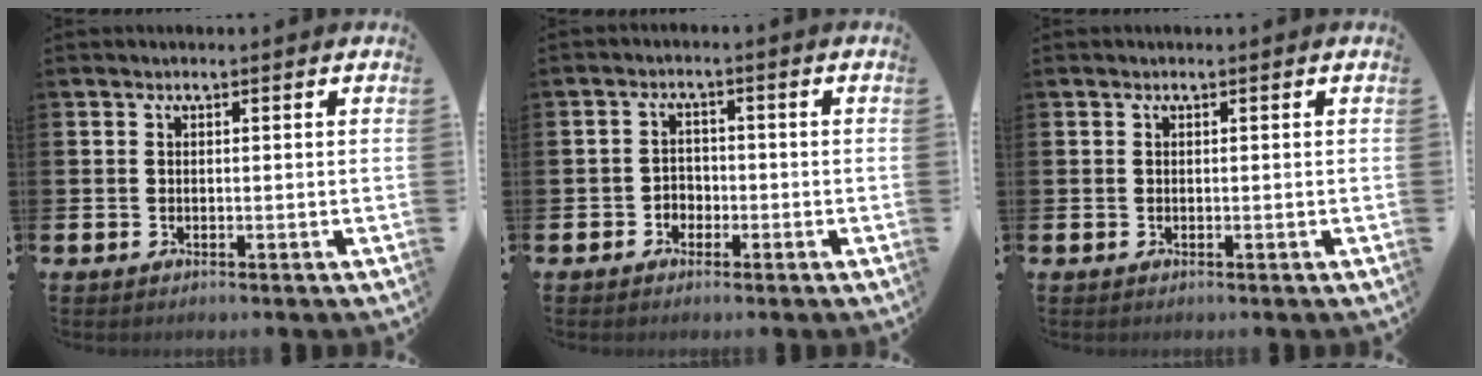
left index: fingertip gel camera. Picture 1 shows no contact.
{"total": 2.3, "force": [-1.4, 1.8, 0.4], "torque": [-0.016, 0.006, -0.032]}
{"total": 0.0}